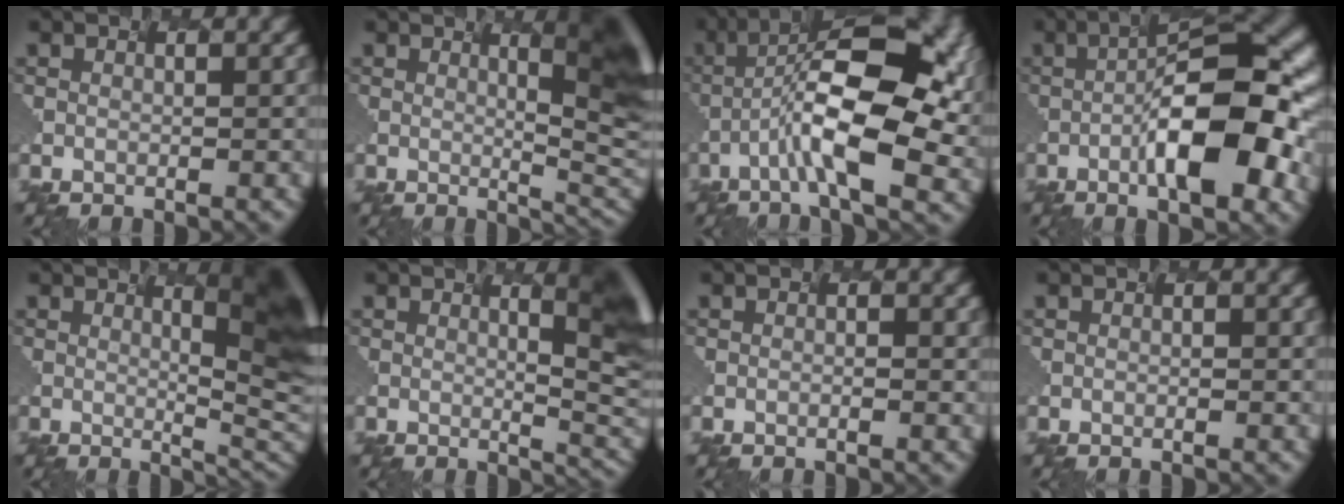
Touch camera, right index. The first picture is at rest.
{"total": 8.7, "force": [2.5, 2.0, 8.0], "torque": [-0.073, 0.013, 0.037]}
{"total": 11.1, "force": [-2.0, 3.5, 10.3], "torque": [-0.197, 0.009, -0.032]}
{"total": 9.1, "force": [-2.1, 2.0, 8.6], "torque": [-0.146, 0.005, -0.032]}
{"total": 10.0, "force": [2.8, 2.3, 9.3], "torque": [-0.093, 0.017, 0.045]}
{"total": 6.6, "force": [1.9, 1.6, 6.1], "torque": [-0.049, 0.007, 0.031]}
{"total": 0.0}
{"total": 0.0}